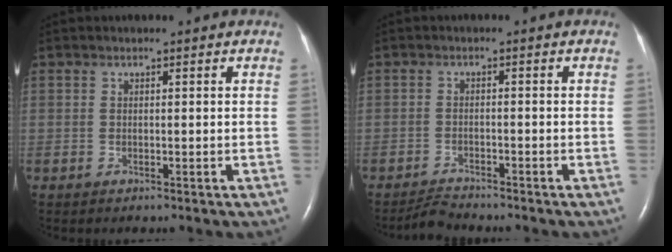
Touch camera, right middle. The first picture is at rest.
{"total": 2.4, "force": [-2.4, 0.3, -0.3], "torque": [0.000, -0.010, -0.039]}